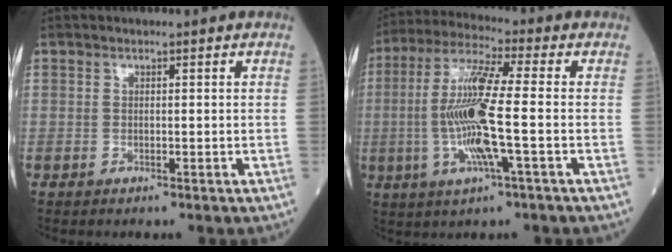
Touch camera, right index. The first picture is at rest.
{"total": 12.5, "force": [-1.8, 0.5, 12.4], "torque": [-0.254, -0.003, -0.042]}